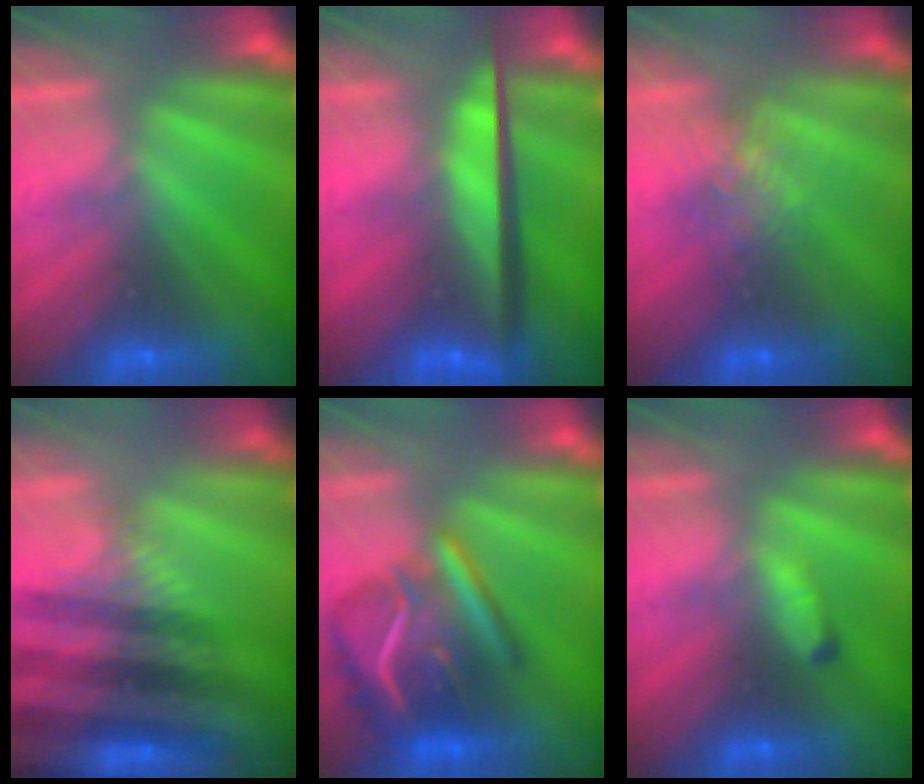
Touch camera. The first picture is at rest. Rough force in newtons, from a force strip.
{"total": 7.4}
{"total": 4.0}
{"total": 3.3}
{"total": 7.5}
{"total": 2.5}